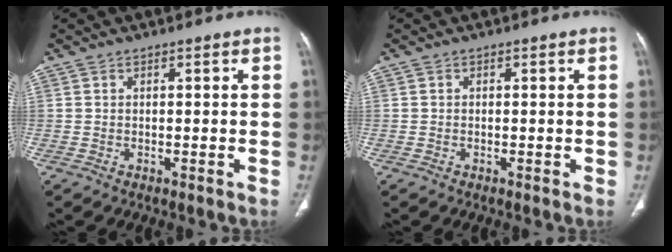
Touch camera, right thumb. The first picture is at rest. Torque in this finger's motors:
{"motor_torque": [1.77, 3.16, 0.83, -0.75, 0.04]}